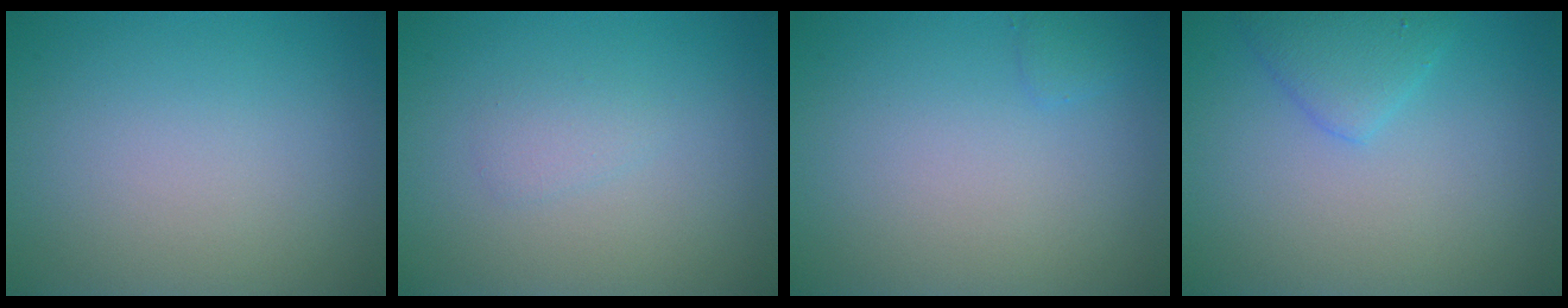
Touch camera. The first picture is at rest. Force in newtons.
{"total": 1.0, "press": 1.0, "slide": 0.1}
{"total": 0.7, "press": 0.7, "slide": 0.0}
{"total": 2.2, "press": 2.2, "slide": 0.2}